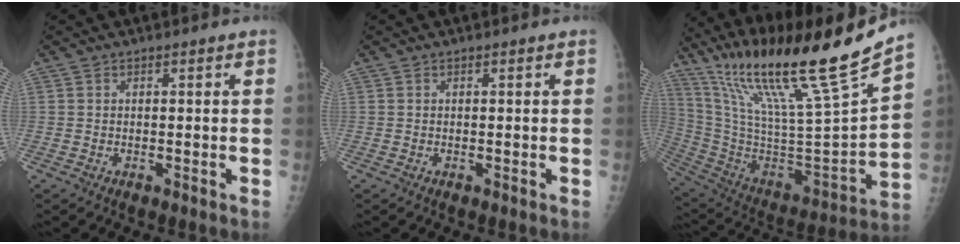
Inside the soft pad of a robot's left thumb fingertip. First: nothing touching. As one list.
[{"total": 0.0}, {"total": 28.3, "force": [21.8, 1.0, 18.0], "torque": [-0.291, -0.110, 0.384]}]